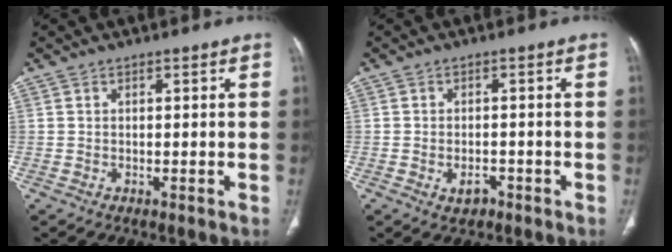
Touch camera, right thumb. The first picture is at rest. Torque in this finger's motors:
{"motor_torque": [-0.05, 0.17, -0.19, 0.01, 0.08]}